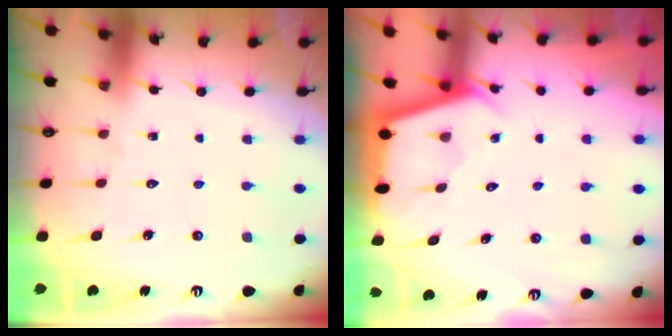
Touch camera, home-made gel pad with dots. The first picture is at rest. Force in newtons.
{"total": 2.4, "press": 2.4, "slide": 0.2}